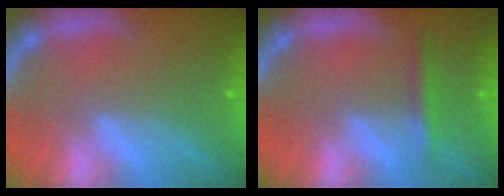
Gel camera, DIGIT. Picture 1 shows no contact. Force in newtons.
{"total": 1.9}